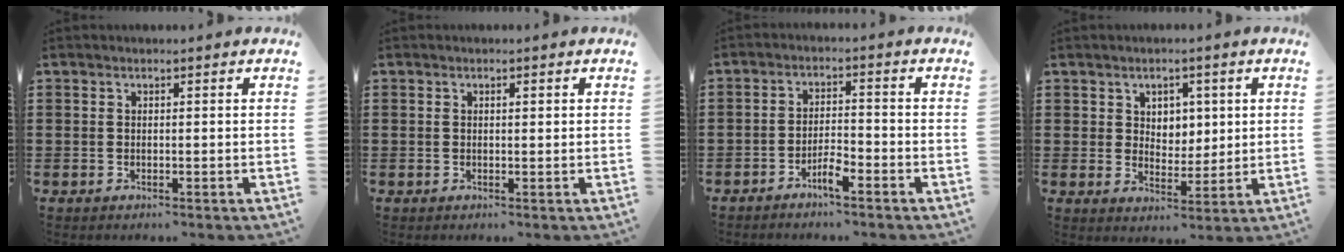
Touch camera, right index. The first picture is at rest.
{"total": 0.8, "force": [0.2, 0.3, 0.7], "torque": [-0.014, 0.002, 0.003]}
{"total": 3.6, "force": [-2.7, 0.7, 2.4], "torque": [-0.051, 0.004, -0.054]}
{"total": 3.9, "force": [1.9, 3.2, 1.1], "torque": [-0.028, 0.008, 0.031]}